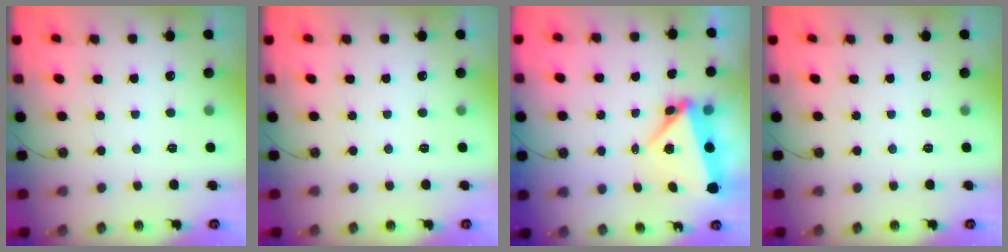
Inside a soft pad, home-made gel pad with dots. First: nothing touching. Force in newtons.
{"total": 0.0}
{"total": 5.5, "press": 5.2, "slide": 1.7}
{"total": 0.0}